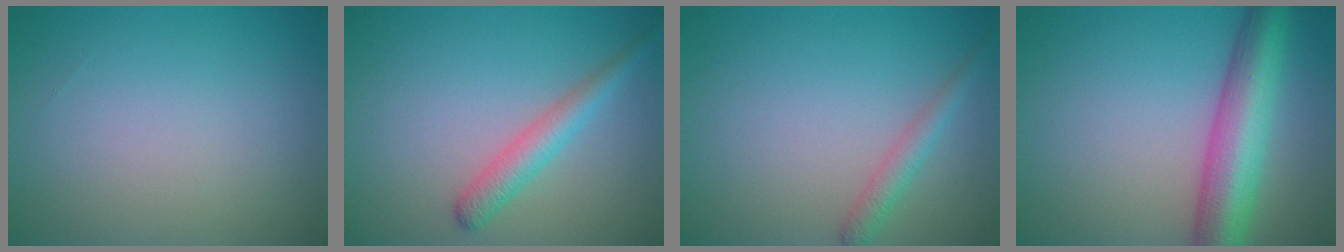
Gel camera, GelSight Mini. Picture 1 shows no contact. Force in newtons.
{"total": 2.7, "press": 2.7, "slide": 0.1}
{"total": 1.9, "press": 1.9, "slide": 0.1}
{"total": 7.5, "press": 7.5, "slide": 0.2}